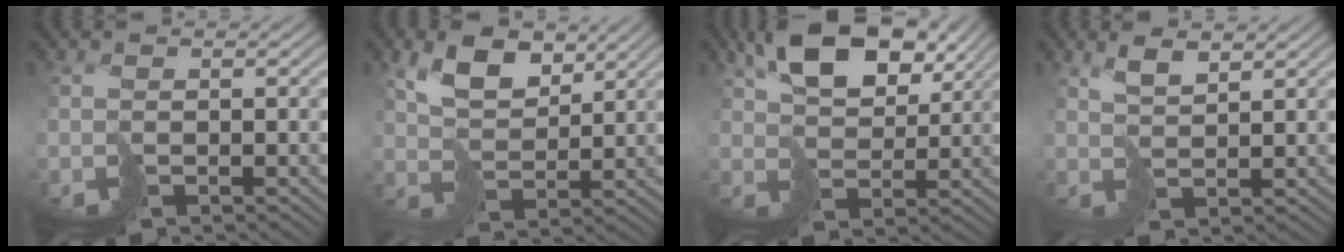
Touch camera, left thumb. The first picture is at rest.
{"total": 6.7, "force": [3.8, 3.6, 4.2], "torque": [-0.091, 0.000, 0.071]}
{"total": 9.8, "force": [5.2, 5.4, 6.4], "torque": [-0.127, 0.009, 0.099]}
{"total": 3.0, "force": [2.1, 0.7, 2.0], "torque": [-0.048, 0.002, 0.044]}